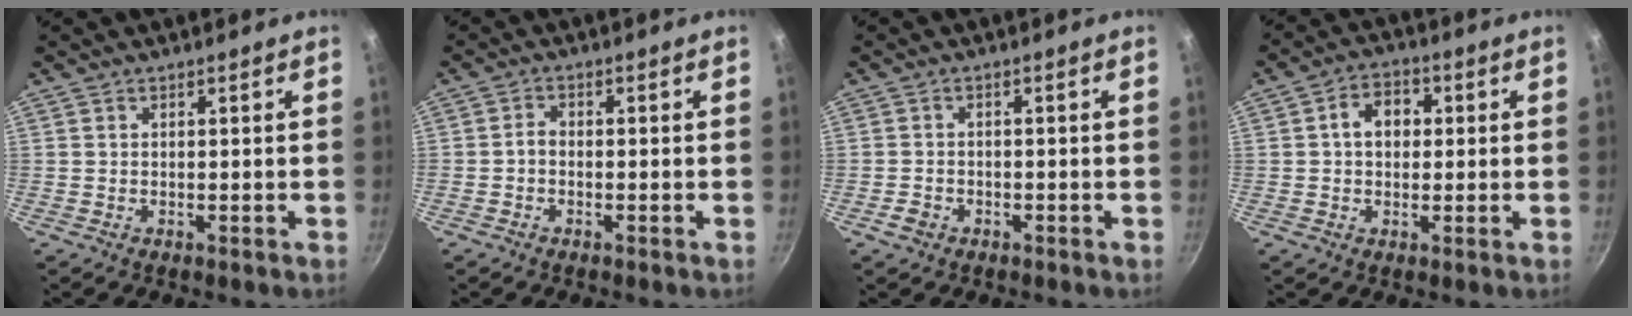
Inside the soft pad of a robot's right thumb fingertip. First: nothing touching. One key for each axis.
{"total": 1.7, "fx": -0.6, "fy": 1.1, "fz": 1.1, "tx": -0.021, "ty": 0.011, "tz": -0.017}
{"total": 2.4, "fx": -1.3, "fy": 1.8, "fz": 0.9, "tx": -0.015, "ty": 0.016, "tz": -0.021}
{"total": 6.4, "fx": 0.8, "fy": 4.9, "fz": 4.0, "tx": -0.037, "ty": 0.013, "tz": 0.004}